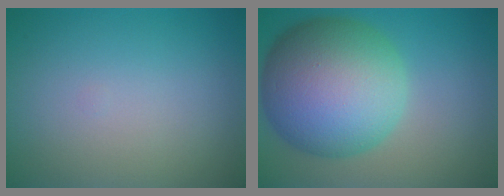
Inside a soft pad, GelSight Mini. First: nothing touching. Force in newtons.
{"total": 13.3, "press": 13.3, "slide": 0.3}